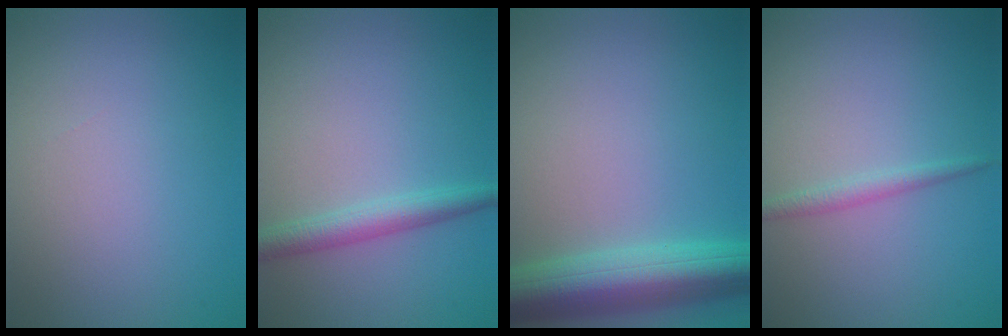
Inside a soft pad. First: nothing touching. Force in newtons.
{"total": 2.7, "press": 2.7, "slide": 0.0}
{"total": 7.7, "press": 7.7, "slide": 0.3}
{"total": 1.3, "press": 1.3, "slide": 0.1}